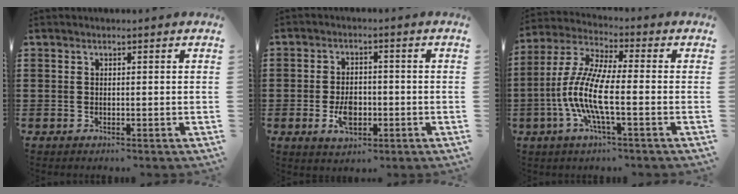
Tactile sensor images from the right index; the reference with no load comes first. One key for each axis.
{"total": 4.7, "fx": -1.4, "fy": 2.8, "fz": 3.6, "tx": -0.065, "ty": -0.002, "tz": -0.026}
{"total": 9.6, "fx": -3.0, "fy": 2.0, "fz": 8.9, "tx": -0.214, "ty": -0.018, "tz": -0.068}